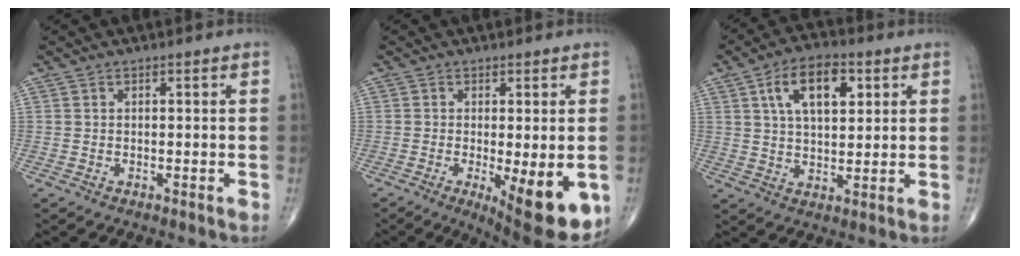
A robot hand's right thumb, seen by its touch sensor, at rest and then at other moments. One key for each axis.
{"total": 12.1, "fx": -3.5, "fy": 3.7, "fz": 11.0, "tx": -0.144, "ty": -0.023, "tz": -0.039}
{"total": 11.4, "fx": 4.2, "fy": 5.9, "fz": 8.8, "tx": -0.132, "ty": -0.005, "tz": 0.068}